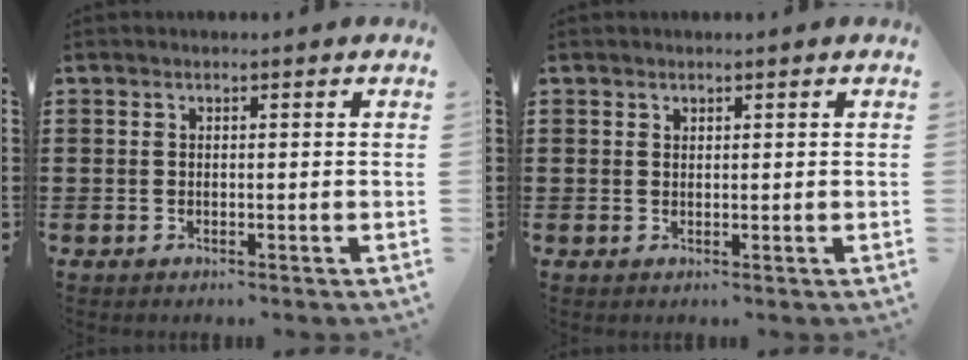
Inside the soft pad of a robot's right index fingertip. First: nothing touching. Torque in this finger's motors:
{"motor_torque": [-0.24, 0.19, -0.07, -0.01]}